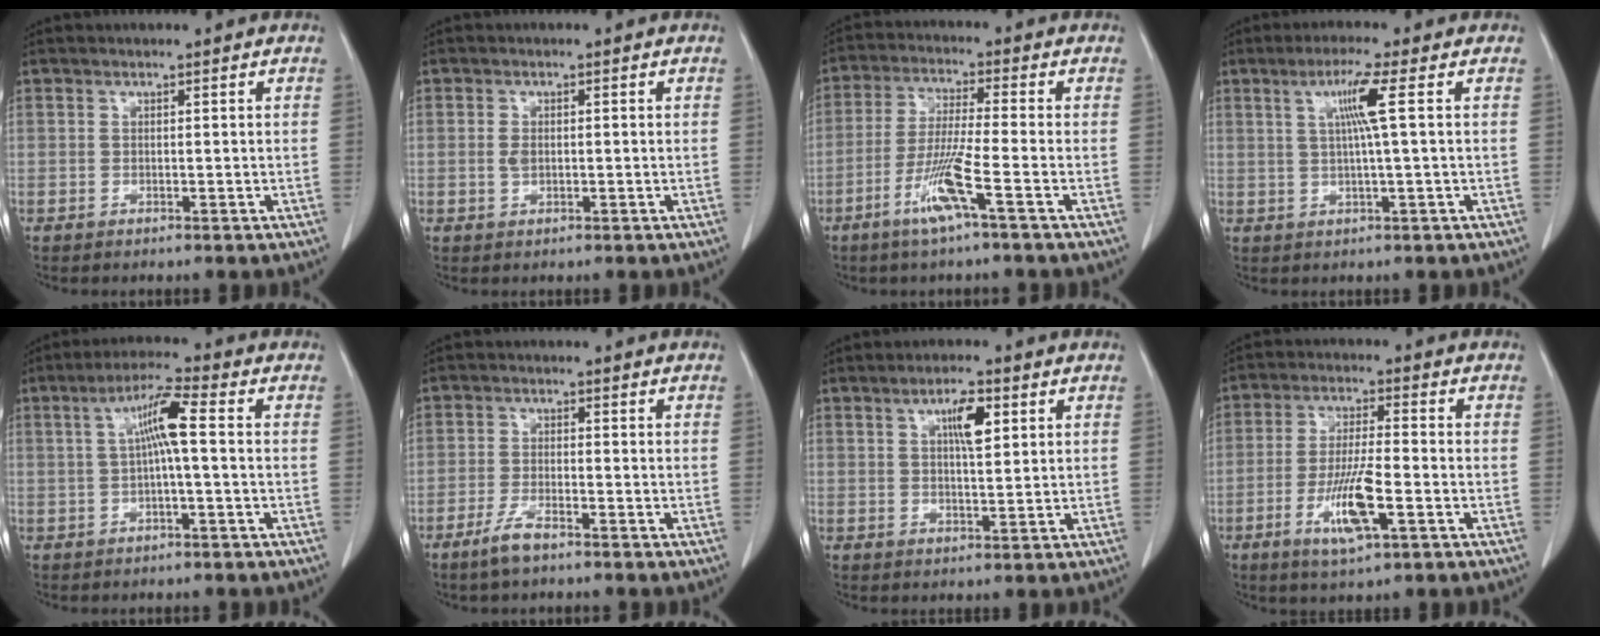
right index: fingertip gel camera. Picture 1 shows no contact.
{"total": 1.5, "force": [-0.1, 0.9, 1.2], "torque": [-0.025, 0.002, 0.003]}
{"total": 8.1, "force": [-3.9, -0.8, 7.0], "torque": [-0.144, -0.010, -0.079]}
{"total": 5.3, "force": [1.4, -1.1, 5.0], "torque": [-0.099, 0.003, 0.027]}
{"total": 6.3, "force": [0.7, 0.2, 6.3], "torque": [-0.119, 0.016, 0.010]}
{"total": 3.9, "force": [-2.9, 0.7, 2.5], "torque": [-0.055, -0.003, -0.055]}
{"total": 5.1, "force": [2.0, 1.2, 4.5], "torque": [-0.082, 0.001, 0.033]}
{"total": 9.2, "force": [-3.4, 1.3, 8.4], "torque": [-0.165, -0.008, -0.058]}